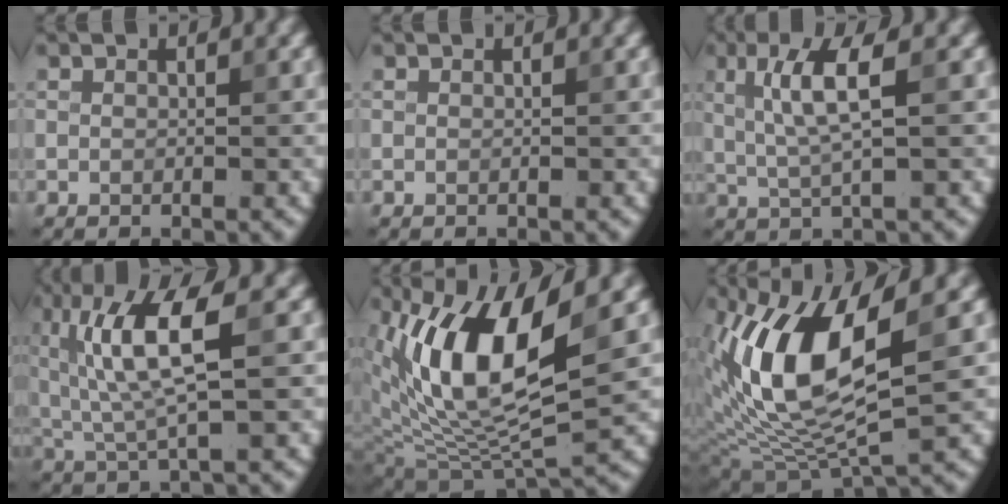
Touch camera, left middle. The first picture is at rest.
{"total": 0.0}
{"total": 4.5, "force": [1.0, 0.7, 4.3], "torque": [-0.088, 0.001, 0.023]}
{"total": 6.9, "force": [1.6, 1.5, 6.6], "torque": [-0.131, 0.000, 0.032]}
{"total": 10.8, "force": [3.4, 4.3, 9.3], "torque": [-0.174, -0.010, 0.066]}
{"total": 11.0, "force": [2.6, 4.3, 9.7], "torque": [-0.203, -0.006, 0.052]}